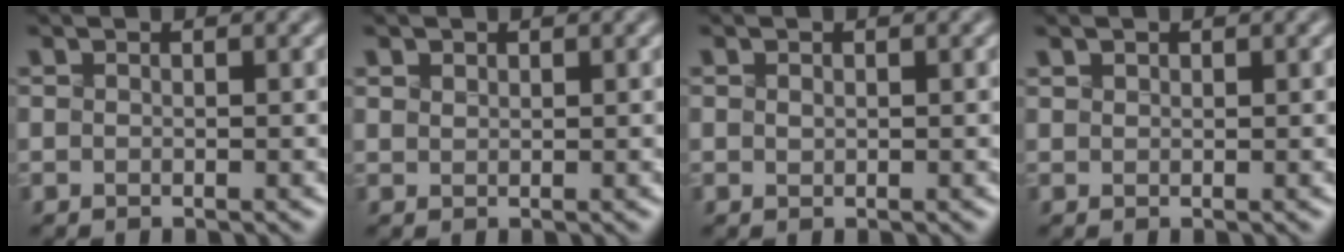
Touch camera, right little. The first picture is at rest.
{"total": 1.6, "force": [1.1, 1.0, 0.6], "torque": [-0.029, 0.005, 0.031]}
{"total": 0.8, "force": [0.5, 0.5, 0.4], "torque": [-0.017, 0.006, 0.016]}
{"total": 1.7, "force": [1.1, 1.0, 0.8], "torque": [-0.034, 0.011, 0.026]}